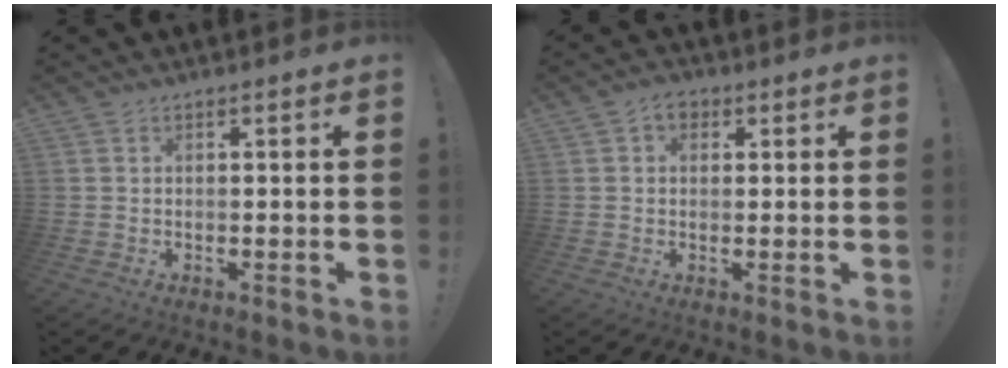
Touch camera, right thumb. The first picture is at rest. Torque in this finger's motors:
{"motor_torque": [-0.02, 0.58, -0.27, 0.23, 0.06]}